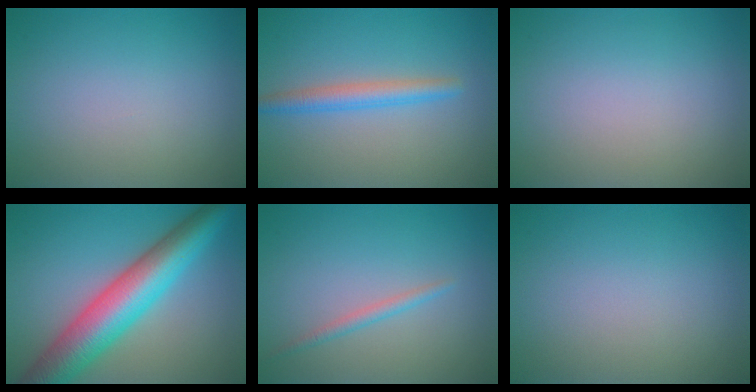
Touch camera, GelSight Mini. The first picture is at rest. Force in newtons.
{"total": 2.6, "press": 2.6, "slide": 0.2}
{"total": 0.0}
{"total": 9.7, "press": 9.7, "slide": 0.3}
{"total": 1.2, "press": 1.2, "slide": 0.0}
{"total": 0.0}